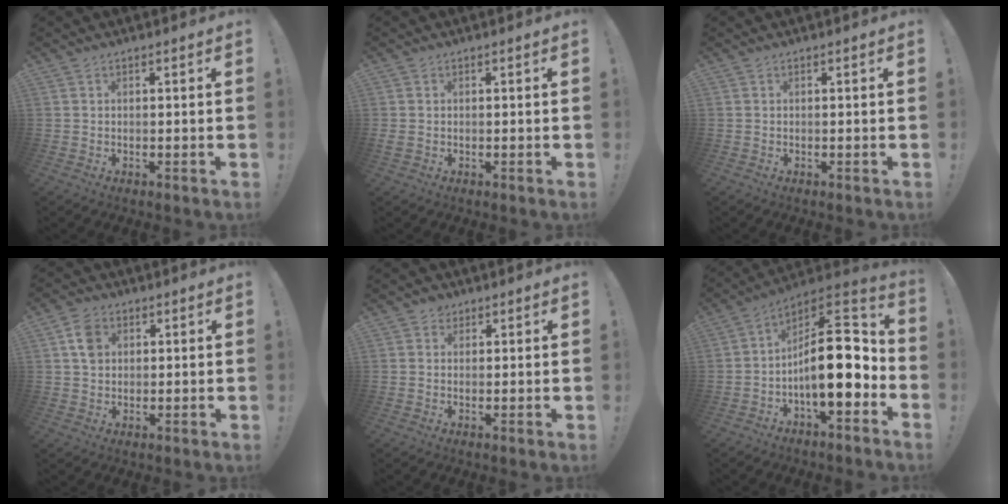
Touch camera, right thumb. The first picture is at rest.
{"total": 0.9, "force": [0.0, 0.7, 0.5], "torque": [-0.010, 0.003, 0.000]}
{"total": 0.0}
{"total": 6.4, "force": [1.8, 4.9, 3.7], "torque": [-0.053, 0.007, 0.037]}
{"total": 2.7, "force": [1.7, 2.0, 0.6], "torque": [0.001, -0.007, 0.028]}
{"total": 18.6, "force": [-1.7, 7.8, 16.8], "torque": [-0.255, 0.005, -0.026]}